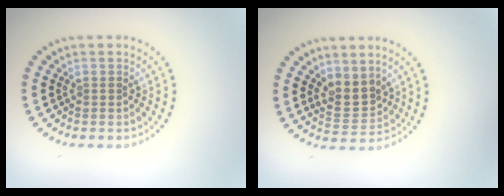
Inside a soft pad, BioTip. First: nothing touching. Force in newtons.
{"total": 2.9, "press": 2.6, "slide": 1.3}